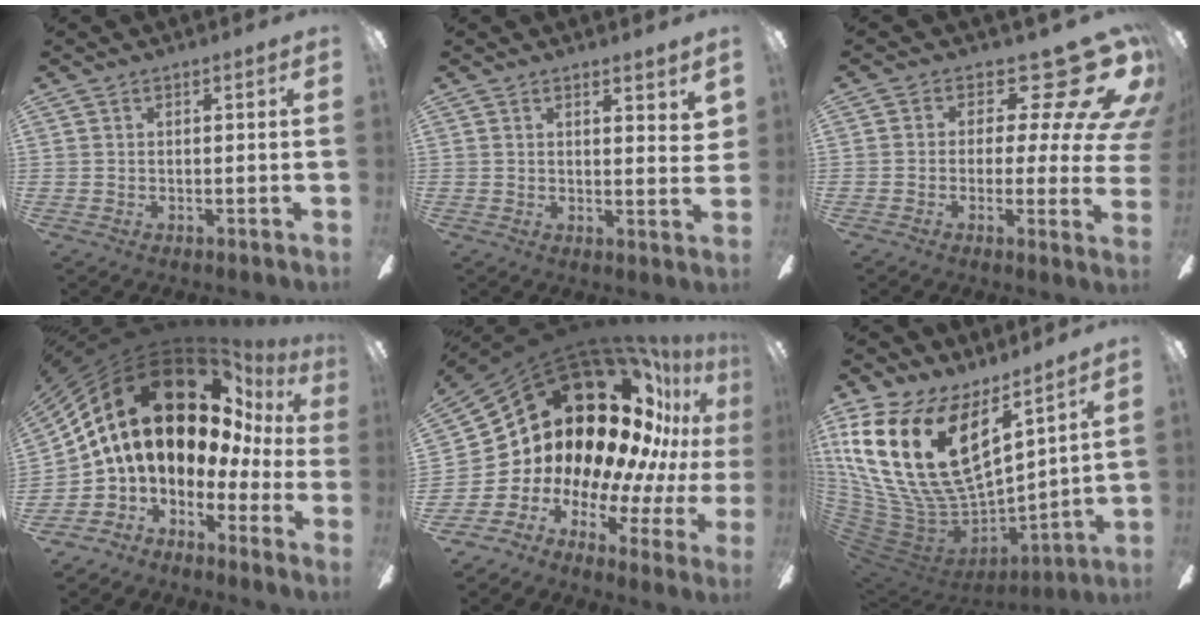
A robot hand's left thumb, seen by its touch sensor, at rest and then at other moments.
{"total": 3.6, "force": [2.4, 1.2, 2.4], "torque": [-0.028, -0.013, 0.038]}
{"total": 15.4, "force": [8.0, 6.8, 11.3], "torque": [-0.148, -0.057, 0.126]}
{"total": 21.2, "force": [10.4, 11.6, 14.4], "torque": [-0.290, -0.072, 0.193]}
{"total": 26.4, "force": [11.3, 16.2, 17.6], "torque": [-0.280, -0.140, 0.244]}
{"total": 25.3, "force": [9.9, 13.3, 19.1], "torque": [-0.431, -0.070, 0.186]}